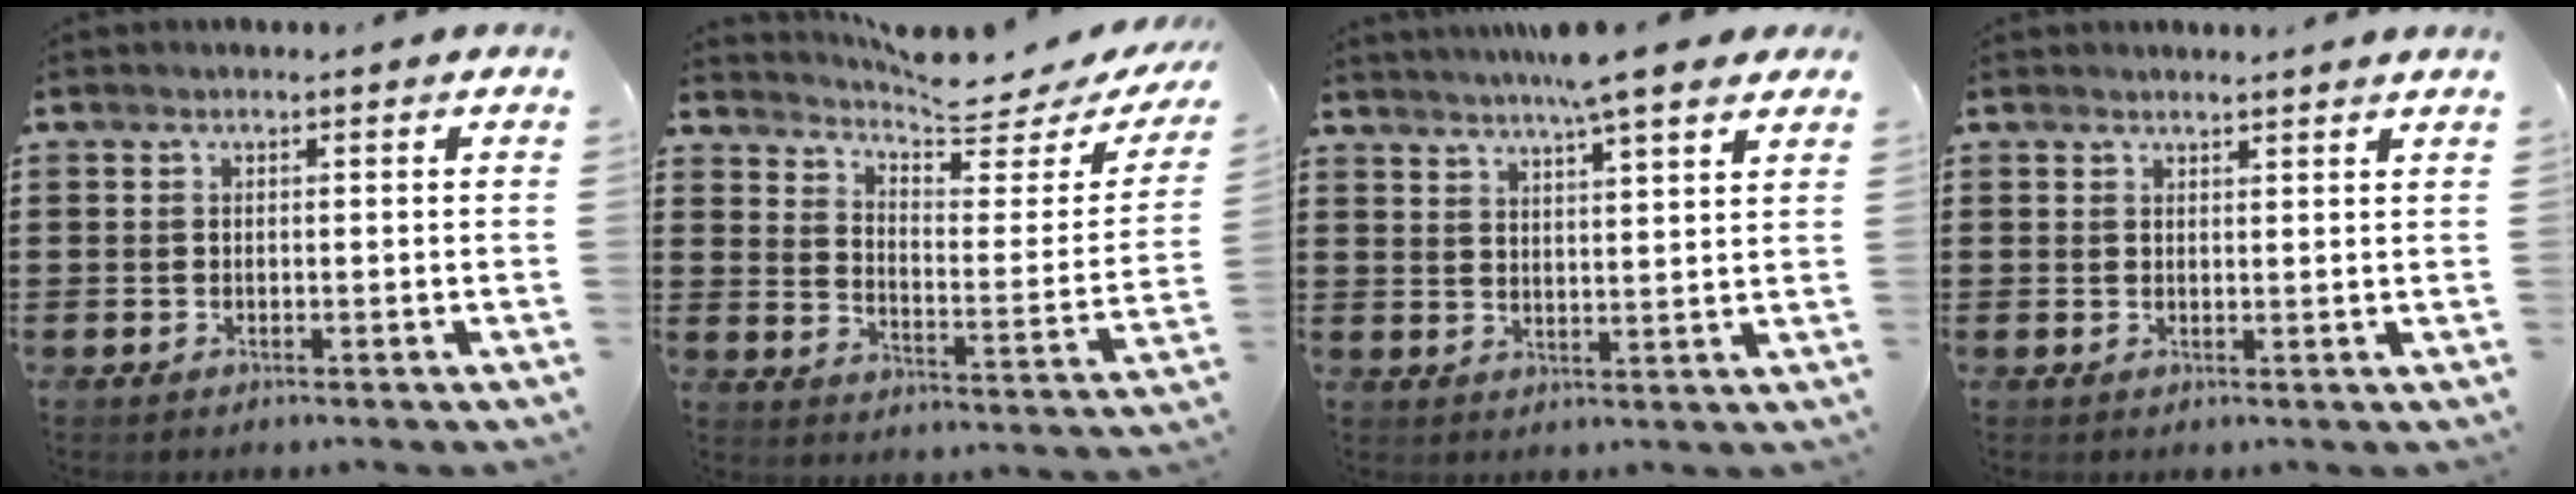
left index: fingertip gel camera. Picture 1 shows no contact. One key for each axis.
{"total": 5.8, "fx": 5.3, "fy": 0.2, "fz": 2.1, "tx": -0.054, "ty": -0.045, "tz": 0.087}
{"total": 6.5, "fx": 5.5, "fy": -0.3, "fz": 3.5, "tx": -0.075, "ty": -0.016, "tz": 0.094}
{"total": 1.7, "fx": 1.6, "fy": -0.3, "fz": 0.1, "tx": -0.004, "ty": 0.000, "tz": 0.032}